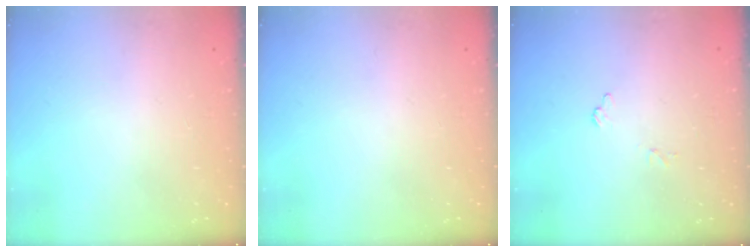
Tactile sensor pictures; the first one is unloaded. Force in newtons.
{"total": 0.0}
{"total": 5.8, "press": 5.8, "slide": 0.4}